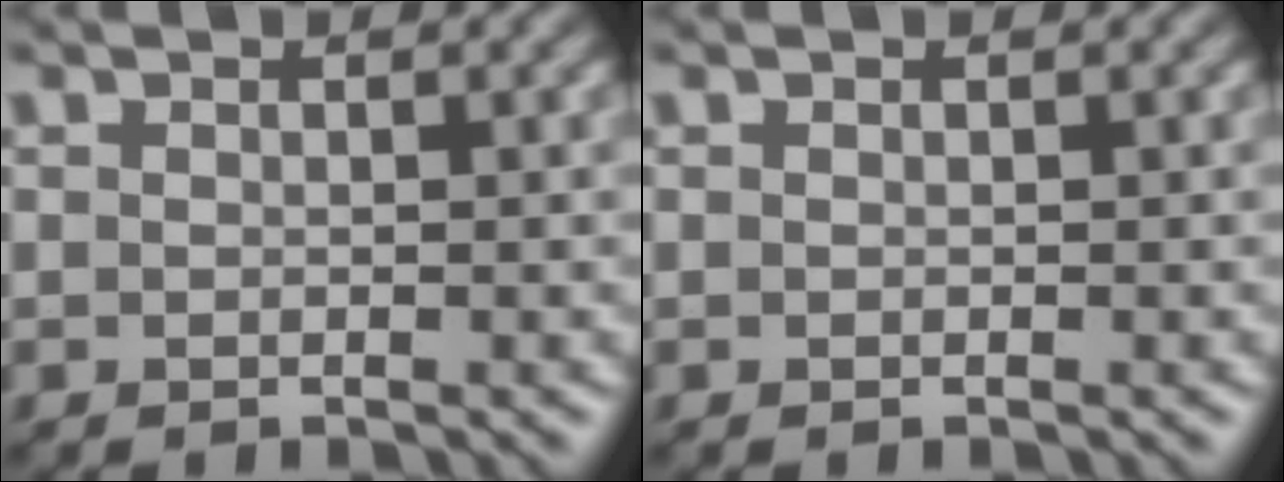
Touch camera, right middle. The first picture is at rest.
{"total": 0.0}